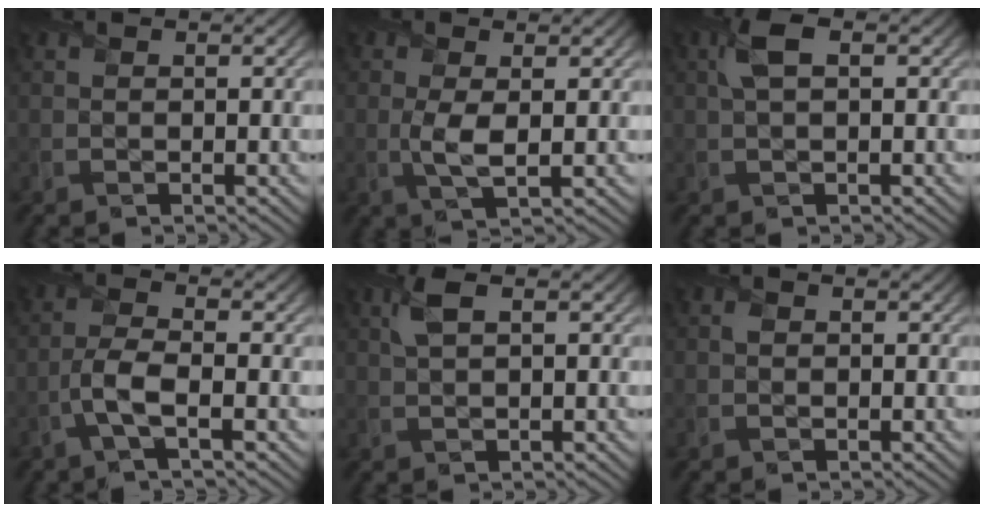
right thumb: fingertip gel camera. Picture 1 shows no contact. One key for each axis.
{"total": 3.6, "fx": 0.2, "fy": 1.4, "fz": 3.3, "tx": -0.078, "ty": -0.001, "tz": 0.004}
{"total": 3.2, "fx": 0.9, "fy": 1.3, "fz": 2.8, "tx": -0.067, "ty": 0.011, "tz": 0.013}
{"total": 4.2, "fx": -1.8, "fy": 1.1, "fz": 3.7, "tx": -0.085, "ty": 0.007, "tz": -0.046}
{"total": 2.6, "fx": 1.1, "fy": 0.9, "fz": 2.2, "tx": -0.055, "ty": 0.010, "tz": 0.019}
{"total": 0.6, "fx": 0.1, "fy": 0.6, "fz": 0.2, "tx": -0.004, "ty": -0.001, "tz": -0.005}